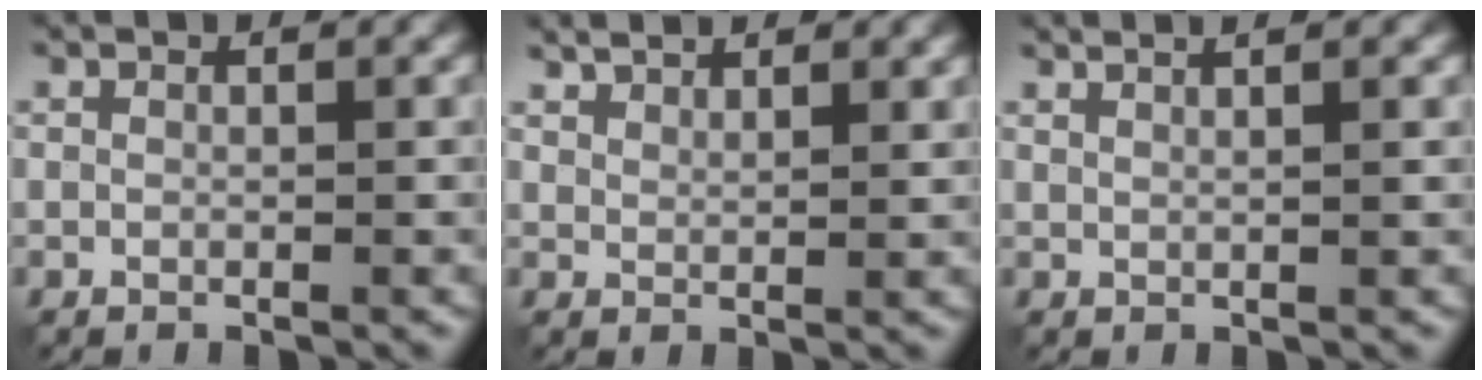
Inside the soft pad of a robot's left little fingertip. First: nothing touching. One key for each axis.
{"total": 2.8, "fx": 2.4, "fy": 0.8, "fz": 1.1, "tx": -0.019, "ty": -0.001, "tz": 0.038}
{"total": 2.6, "fx": 1.9, "fy": 0.7, "fz": 1.7, "tx": -0.007, "ty": 0.010, "tz": 0.007}